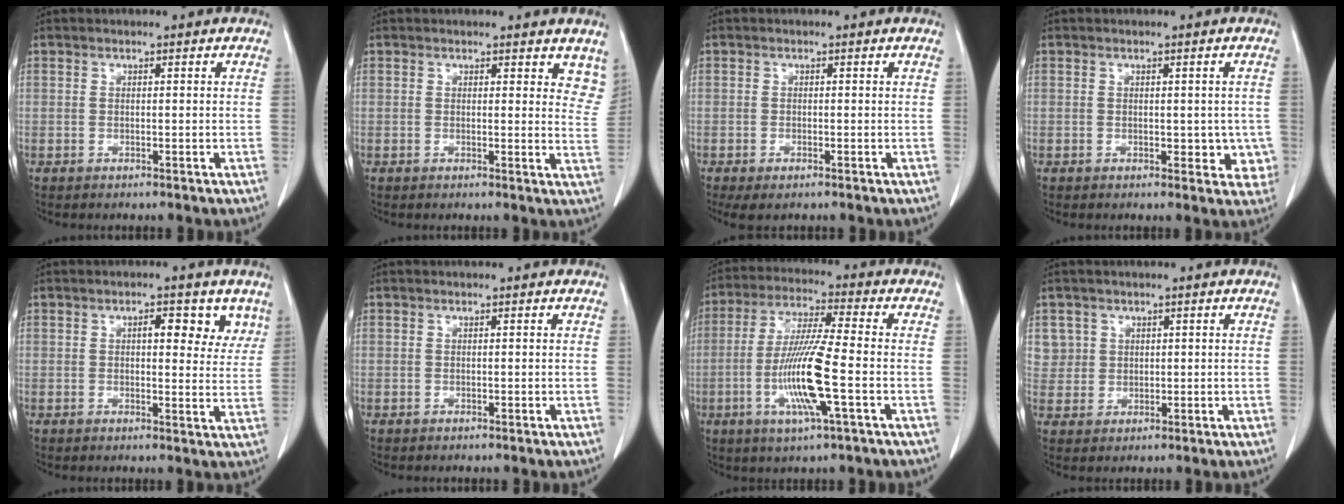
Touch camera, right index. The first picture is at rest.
{"total": 6.1, "force": [5.1, 2.4, 2.1], "torque": [0.002, -0.017, 0.038]}
{"total": 2.4, "force": [-1.4, 0.8, 1.7], "torque": [-0.028, -0.004, -0.016]}
{"total": 4.1, "force": [-0.5, 2.5, 3.2], "torque": [-0.017, 0.004, -0.001]}
{"total": 6.1, "force": [3.1, 2.8, 4.5], "torque": [-0.039, 0.006, 0.034]}
{"total": 0.0}
{"total": 12.2, "force": [-3.2, 0.1, 11.8], "torque": [-0.237, -0.013, -0.066]}
{"total": 3.7, "force": [1.5, 3.4, -0.3], "torque": [0.026, 0.003, 0.027]}